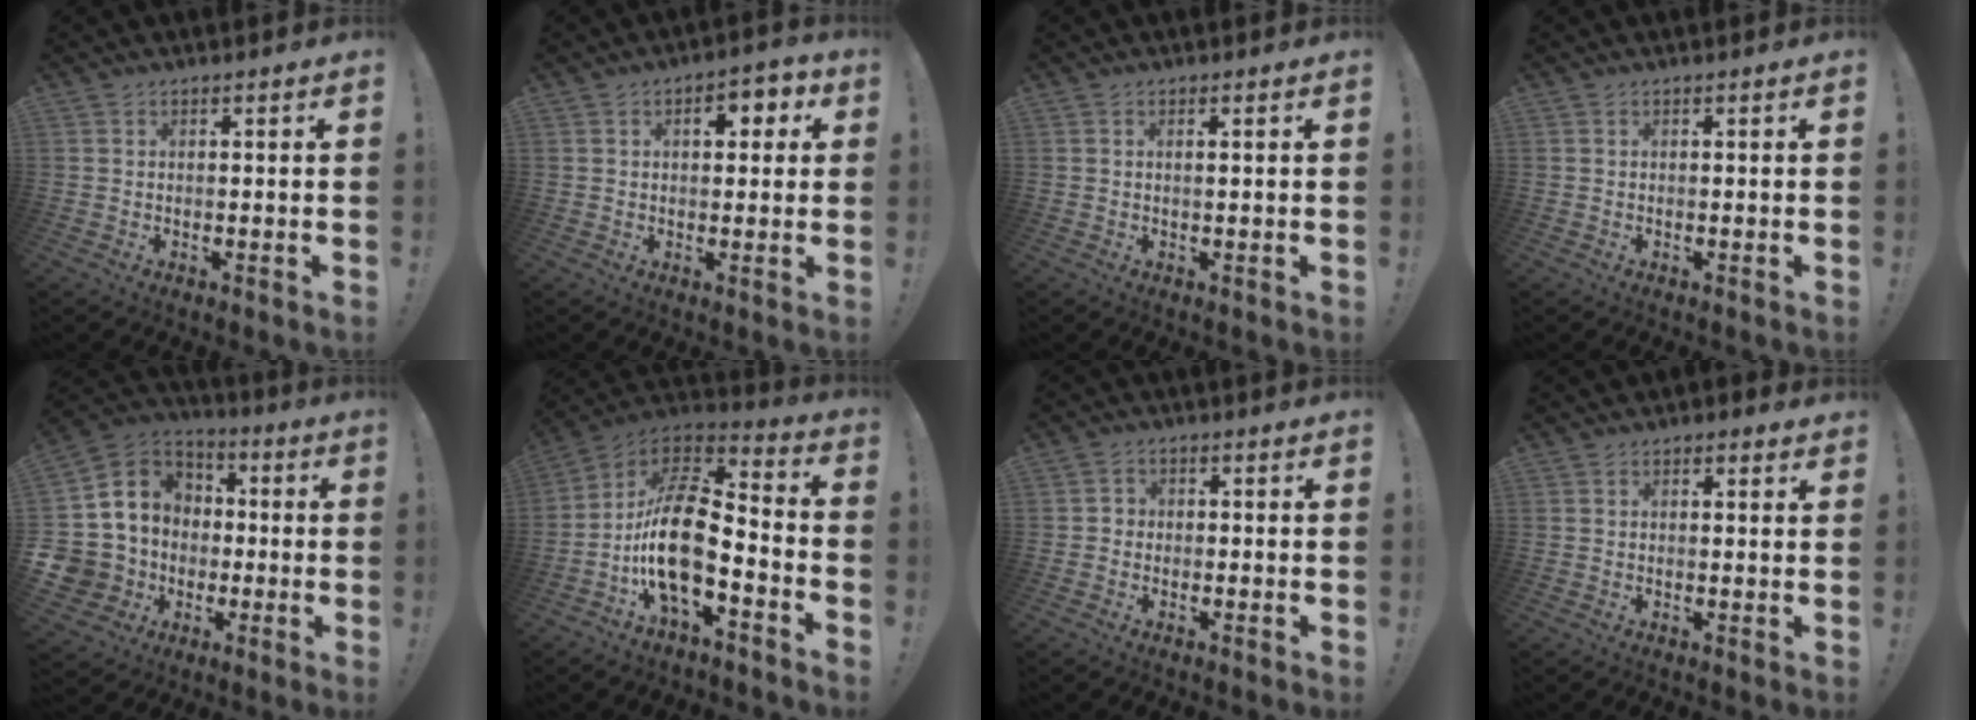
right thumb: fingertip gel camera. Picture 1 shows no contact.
{"total": 6.1, "force": [1.6, 3.5, 4.7], "torque": [-0.048, 0.000, 0.018]}
{"total": 1.0, "force": [0.5, -0.5, 0.7], "torque": [-0.005, -0.005, 0.006]}
{"total": 0.0}
{"total": 17.3, "force": [-3.5, 15.6, 6.7], "torque": [-0.143, 0.021, -0.011]}
{"total": 18.6, "force": [-4.7, 8.1, 16.1], "torque": [-0.332, 0.024, -0.081]}
{"total": 2.4, "force": [-1.4, 1.8, 0.9], "torque": [-0.019, 0.013, -0.023]}
{"total": 1.4, "force": [0.8, 1.2, 0.4], "torque": [0.007, -0.004, 0.012]}